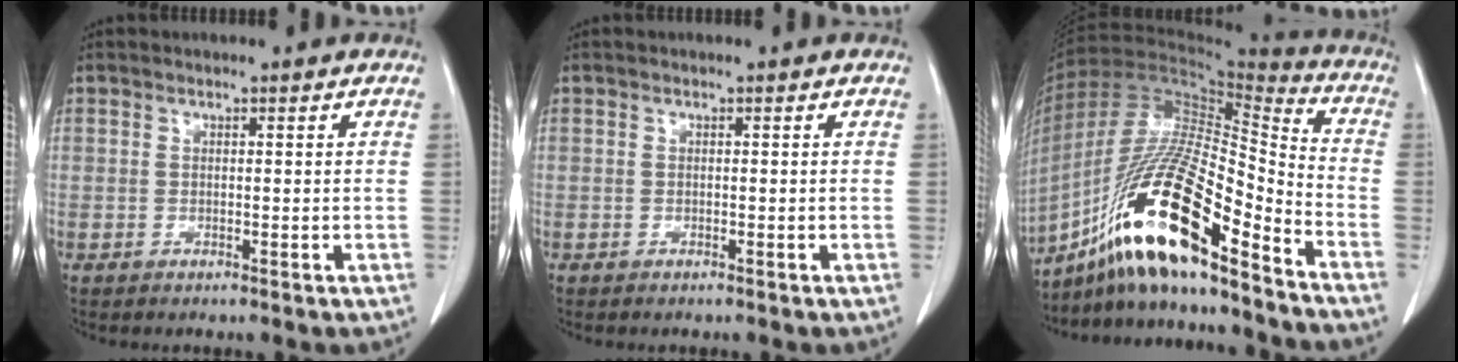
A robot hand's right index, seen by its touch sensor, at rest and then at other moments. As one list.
[{"total": 0.0}, {"total": 21.0, "force": [-13.1, 2.8, 16.2], "torque": [-0.331, -0.014, -0.237]}]